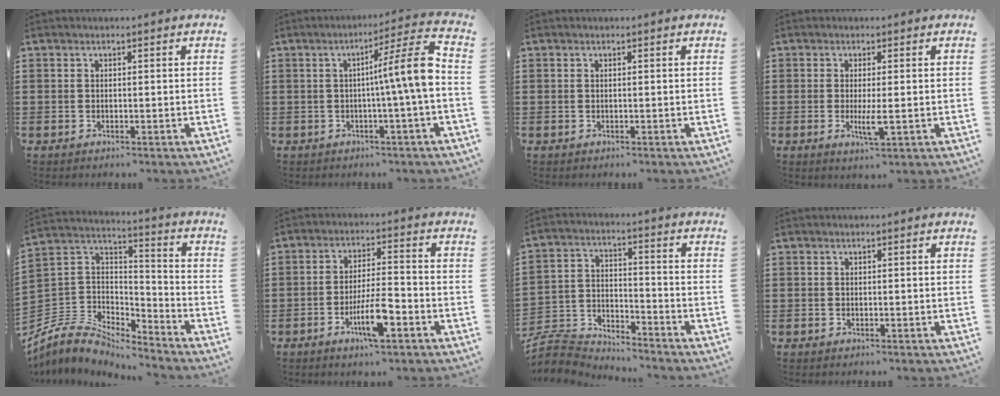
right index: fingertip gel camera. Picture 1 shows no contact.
{"total": 9.6, "force": [-0.4, 0.2, 9.6], "torque": [-0.146, -0.014, -0.015]}
{"total": 0.0}
{"total": 3.5, "force": [-0.6, 0.4, 3.4], "torque": [-0.065, -0.008, -0.013]}
{"total": 6.3, "force": [-5.4, 2.9, 1.6], "torque": [-0.061, -0.006, -0.115]}
{"total": 7.7, "force": [-3.4, 1.8, 6.7], "torque": [-0.131, -0.005, -0.064]}
{"total": 5.8, "force": [-5.6, 1.3, 0.6], "torque": [-0.030, 0.000, -0.119]}
{"total": 0.0}